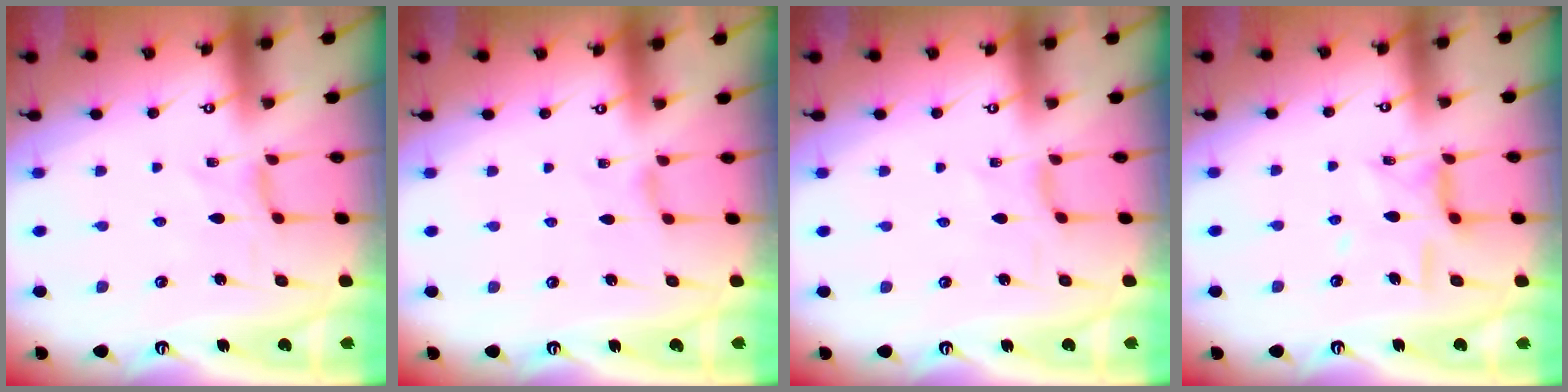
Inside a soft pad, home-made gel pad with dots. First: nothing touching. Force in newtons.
{"total": 1.1, "press": 1.1, "slide": 0.2}
{"total": 2.0, "press": 2.0, "slide": 0.3}
{"total": 10.8, "press": 10.7, "slide": 0.9}